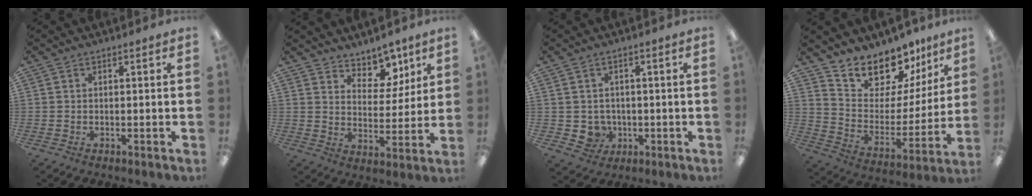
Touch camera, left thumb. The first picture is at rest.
{"total": 8.8, "force": [7.2, 4.7, 1.9], "torque": [-0.024, -0.055, 0.132]}
{"total": 4.2, "force": [-0.4, 4.0, 1.2], "torque": [-0.026, 0.004, -0.005]}
{"total": 14.3, "force": [12.9, 6.0, 1.9], "torque": [-0.049, -0.125, 0.235]}